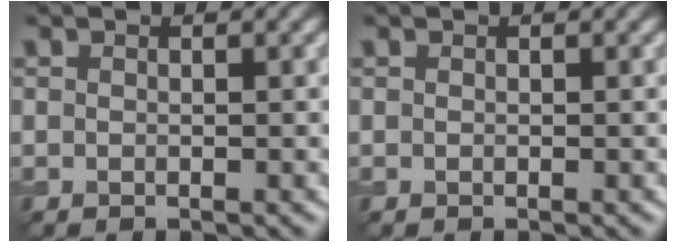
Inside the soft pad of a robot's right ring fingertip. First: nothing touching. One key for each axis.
{"total": 0.0}